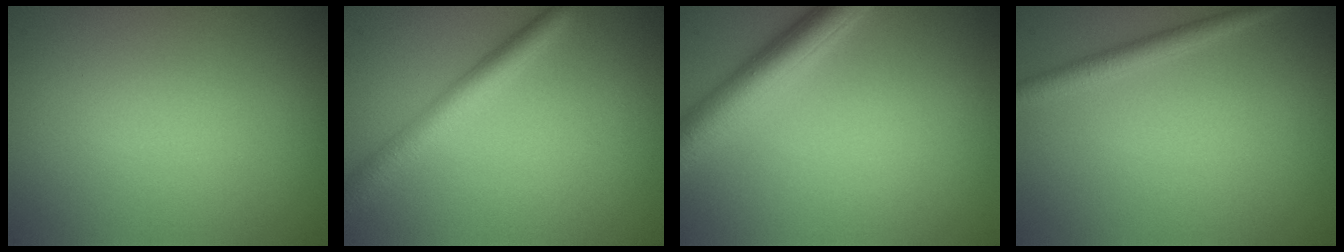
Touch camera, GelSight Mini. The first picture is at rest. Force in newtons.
{"total": 3.1, "press": 3.1, "slide": 0.1}
{"total": 4.5, "press": 4.5, "slide": 0.1}
{"total": 1.9, "press": 1.9, "slide": 0.1}